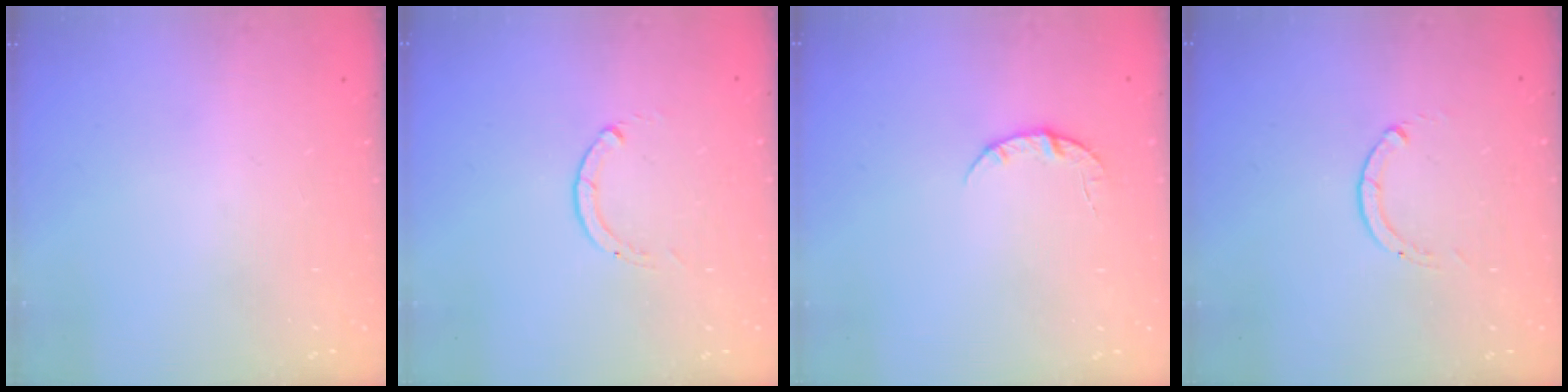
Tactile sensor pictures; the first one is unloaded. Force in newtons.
{"total": 0.0}
{"total": 3.5, "press": 3.5, "slide": 0.4}
{"total": 0.0}